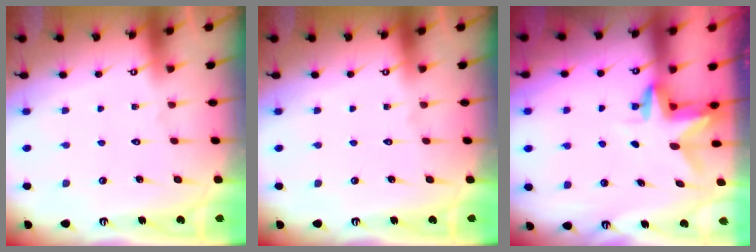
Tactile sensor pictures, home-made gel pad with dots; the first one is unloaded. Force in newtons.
{"total": 0.0}
{"total": 3.1, "press": 3.1, "slide": 0.3}